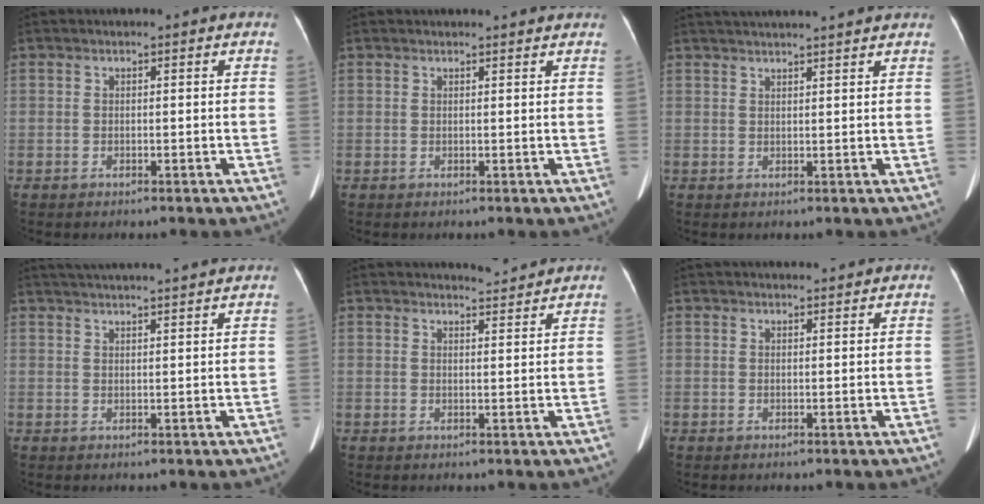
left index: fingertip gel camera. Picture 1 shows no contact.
{"total": 3.0, "force": [2.9, 0.0, 0.6], "torque": [-0.010, 0.009, 0.029]}
{"total": 11.5, "force": [10.5, -0.1, 4.7], "torque": [-0.078, 0.029, 0.137]}
{"total": 13.0, "force": [11.9, -0.1, 5.2], "torque": [-0.091, 0.026, 0.160]}
{"total": 3.1, "force": [3.0, -0.3, -0.1], "torque": [-0.007, -0.005, 0.044]}
{"total": 5.4, "force": [5.1, 0.7, 1.5], "torque": [-0.018, 0.026, 0.061]}